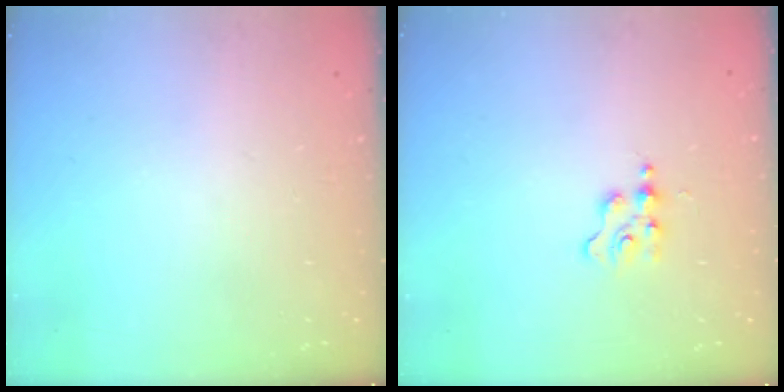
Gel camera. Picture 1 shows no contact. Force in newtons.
{"total": 1.7, "press": 1.7, "slide": 0.2}